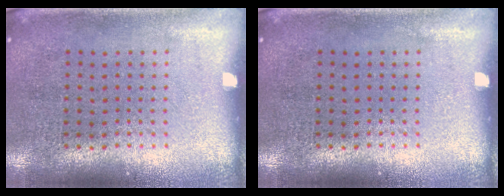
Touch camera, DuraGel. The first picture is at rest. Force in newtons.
{"total": 0.0}